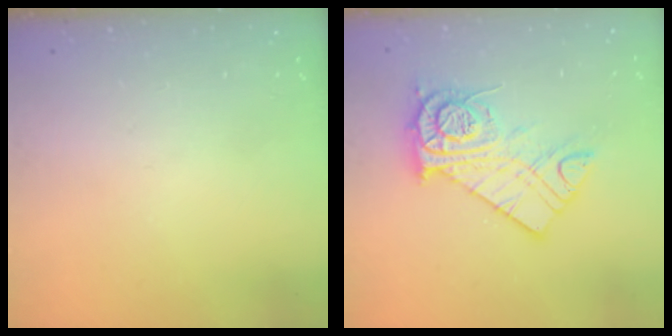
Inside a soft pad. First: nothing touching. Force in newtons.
{"total": 14.0, "press": 13.9, "slide": 1.4}